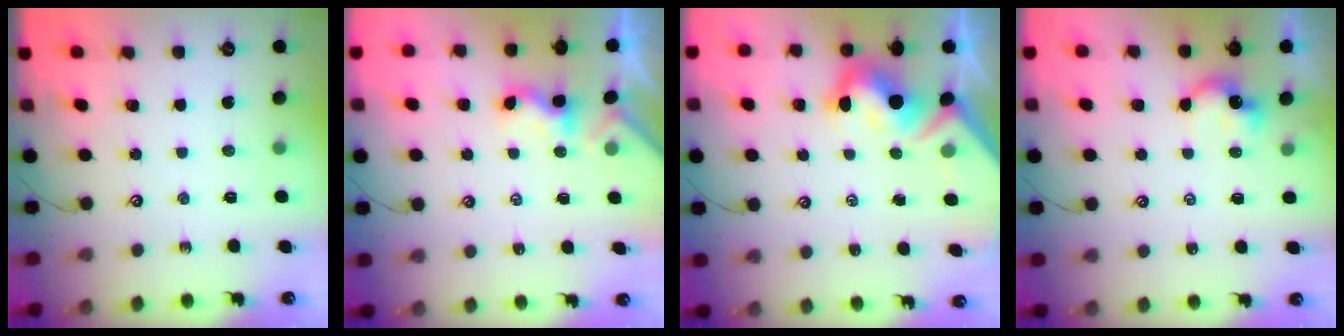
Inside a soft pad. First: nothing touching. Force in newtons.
{"total": 1.7, "press": 1.6, "slide": 0.5}
{"total": 9.5, "press": 9.4, "slide": 1.6}
{"total": 2.5, "press": 2.5, "slide": 0.3}